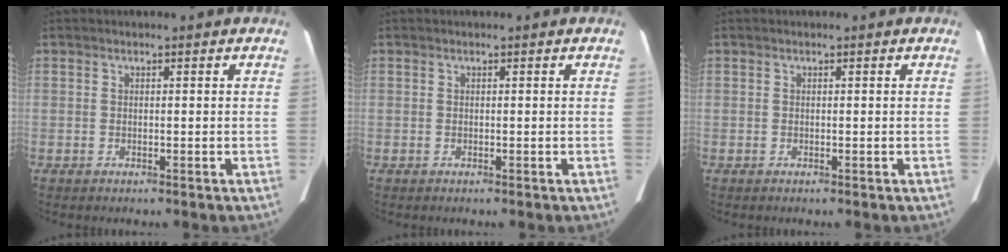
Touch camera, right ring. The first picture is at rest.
{"total": 0.0}
{"total": 0.0}